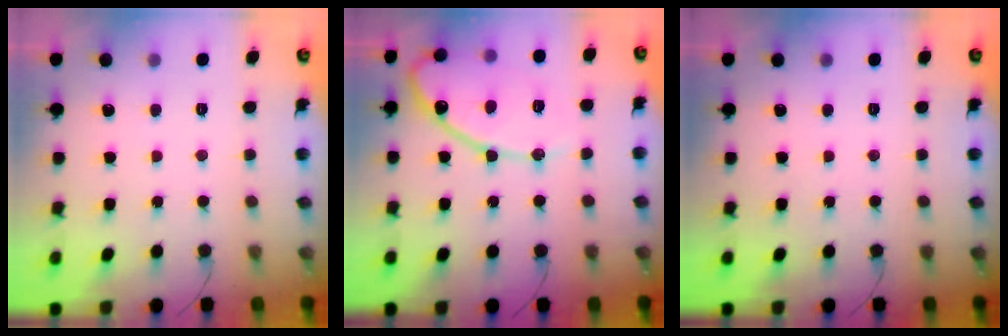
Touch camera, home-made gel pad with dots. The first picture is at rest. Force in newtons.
{"total": 13.9, "press": 13.9, "slide": 1.2}
{"total": 0.0}